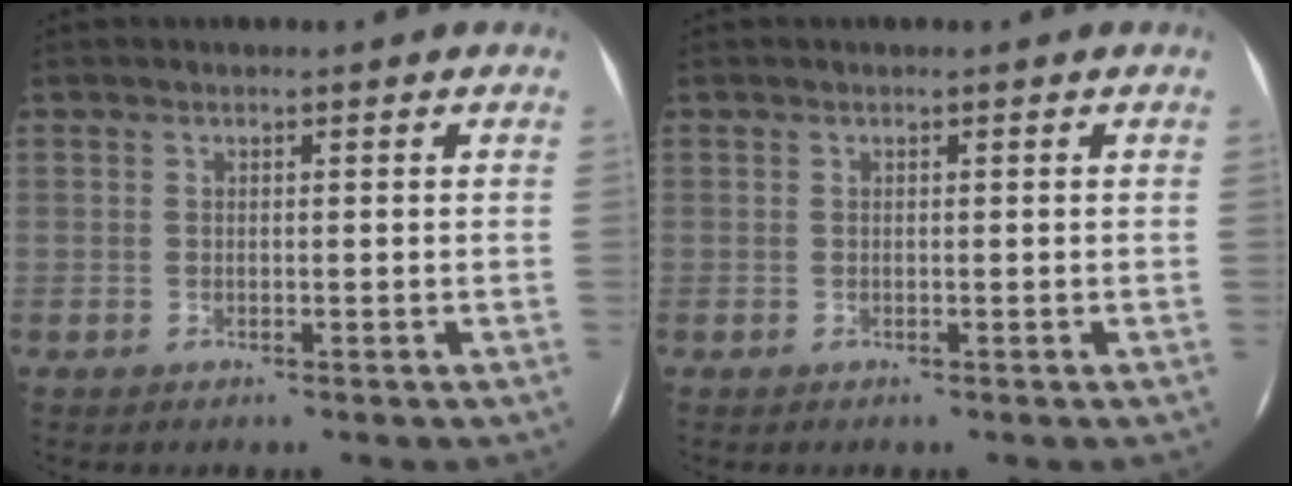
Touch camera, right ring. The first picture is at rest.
{"total": 0.0}